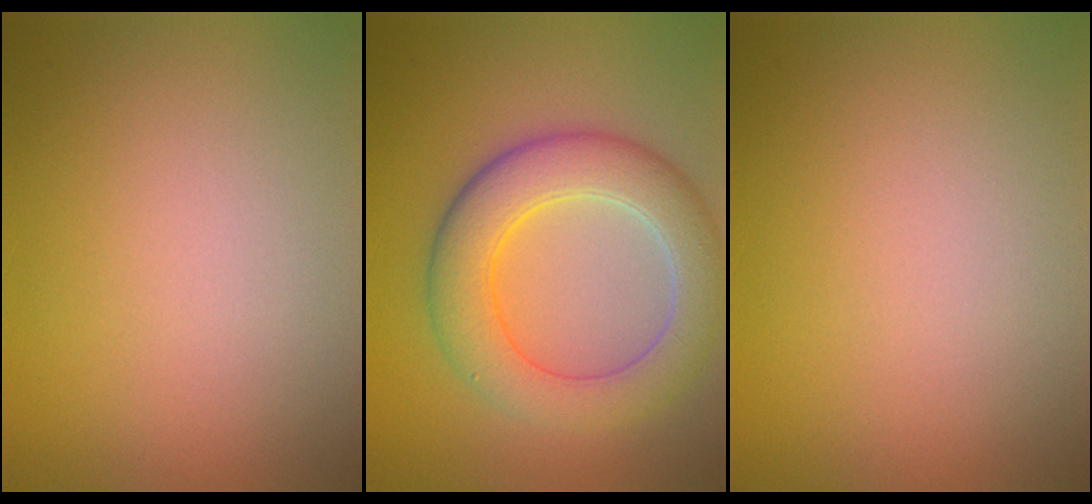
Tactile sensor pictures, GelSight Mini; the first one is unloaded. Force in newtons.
{"total": 6.8, "press": 6.8, "slide": 0.3}
{"total": 0.0}